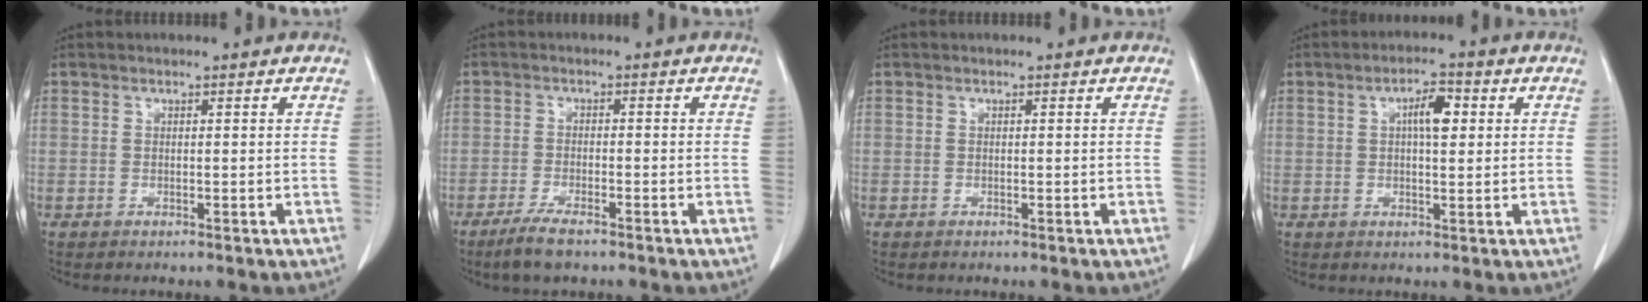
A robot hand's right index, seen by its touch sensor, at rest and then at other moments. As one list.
[{"total": 4.7, "force": [-3.5, 0.8, 3.0], "torque": [-0.065, -0.008, -0.062]}, {"total": 0.0}, {"total": 4.6, "force": [1.2, 1.5, 4.2], "torque": [-0.072, 0.010, 0.018]}]